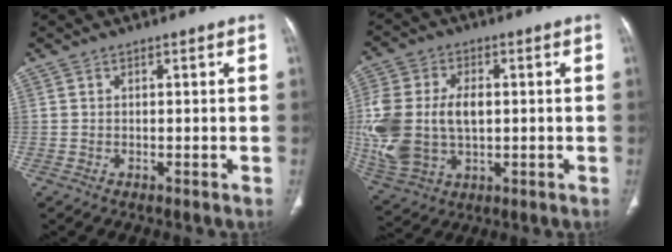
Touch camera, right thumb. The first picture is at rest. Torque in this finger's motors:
{"motor_torque": [2.19, 2.31, 2.02, -0.41, 0.30]}